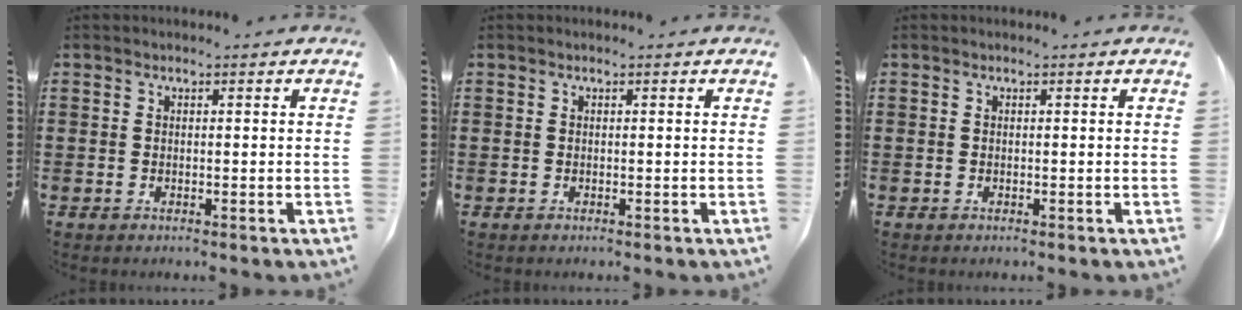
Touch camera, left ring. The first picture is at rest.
{"total": 0.0}
{"total": 0.0}